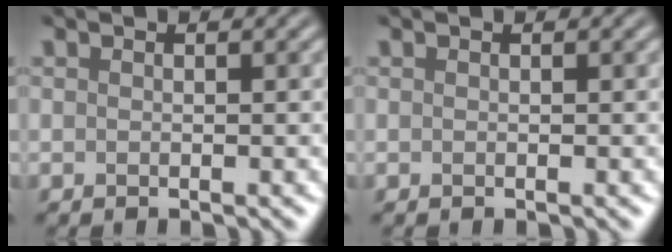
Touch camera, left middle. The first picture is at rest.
{"total": 0.0}